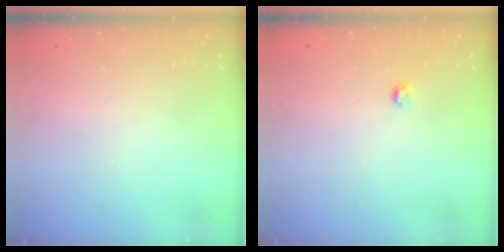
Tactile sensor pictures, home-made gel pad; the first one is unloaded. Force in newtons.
{"total": 3.2, "press": 3.2, "slide": 0.5}